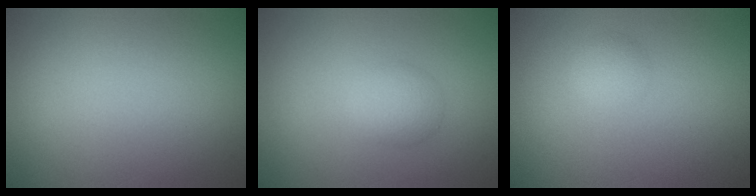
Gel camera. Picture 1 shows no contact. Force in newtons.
{"total": 2.1, "press": 2.1, "slide": 0.1}
{"total": 1.4, "press": 1.4, "slide": 0.0}